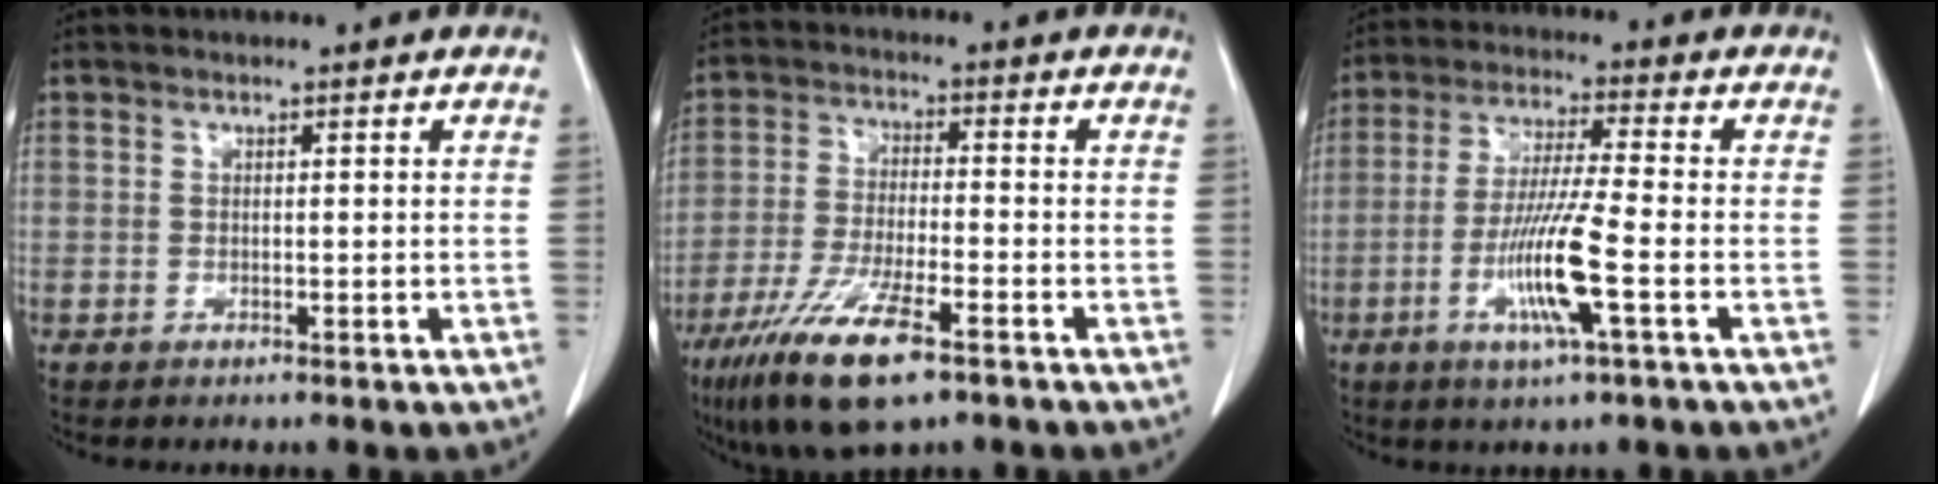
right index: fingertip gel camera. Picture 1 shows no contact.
{"total": 12.4, "force": [-7.5, 2.4, 9.6], "torque": [-0.186, -0.026, -0.130]}
{"total": 10.3, "force": [-3.3, -0.2, 9.7], "torque": [-0.192, -0.014, -0.066]}